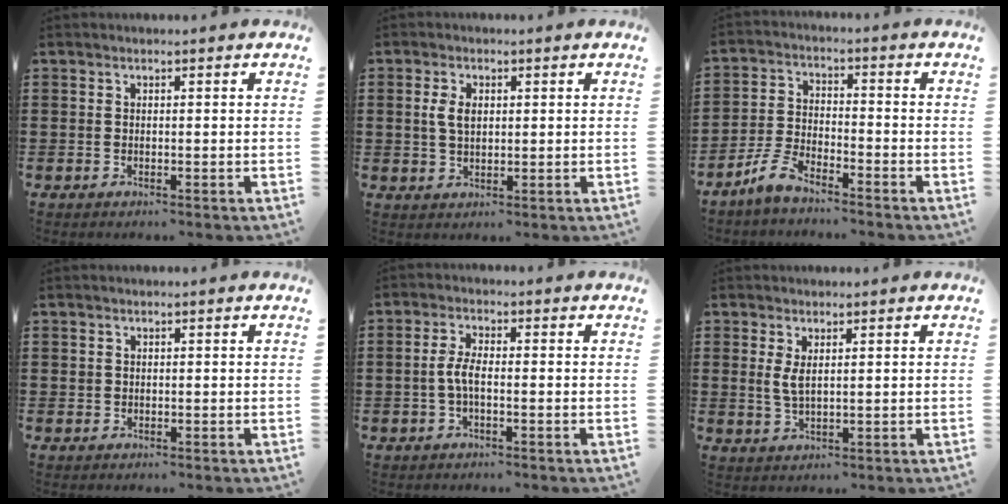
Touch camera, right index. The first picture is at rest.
{"total": 3.2, "force": [0.6, 1.9, 2.6], "torque": [-0.062, 0.007, 0.006]}
{"total": 5.1, "force": [-4.5, 0.9, 2.2], "torque": [-0.072, -0.004, -0.095]}
{"total": 0.8, "force": [0.3, 0.7, 0.1], "torque": [-0.004, 0.004, 0.006]}
{"total": 3.4, "force": [-0.8, 1.0, 3.1], "torque": [-0.085, -0.007, -0.026]}
{"total": 2.7, "force": [0.9, 0.9, 2.3], "torque": [-0.049, 0.003, 0.016]}